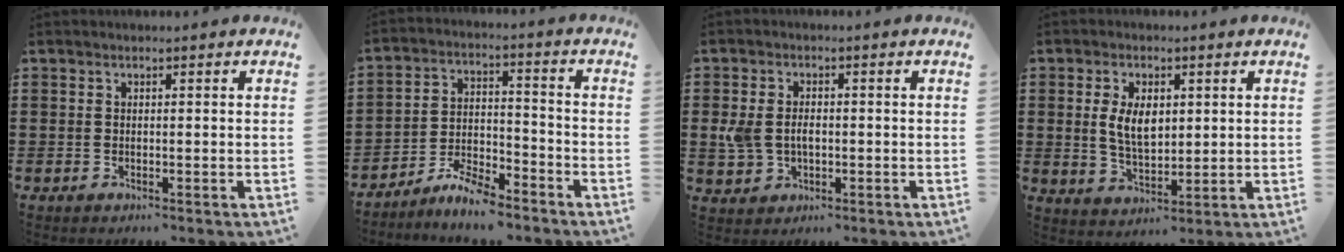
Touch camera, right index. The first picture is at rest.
{"total": 5.9, "force": [-5.5, 1.0, 1.8], "torque": [-0.038, 0.008, -0.107]}
{"total": 4.0, "force": [-0.2, 2.9, 2.7], "torque": [-0.077, 0.002, -0.012]}
{"total": 5.9, "force": [1.0, 3.4, 4.8], "torque": [-0.093, 0.008, 0.015]}